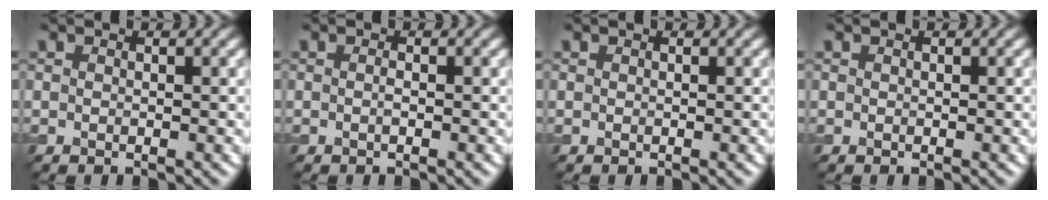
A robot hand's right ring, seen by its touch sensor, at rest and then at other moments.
{"total": 0.5, "force": [-0.2, 0.1, 0.5], "torque": [-0.011, 0.001, -0.003]}
{"total": 0.0}
{"total": 0.0}